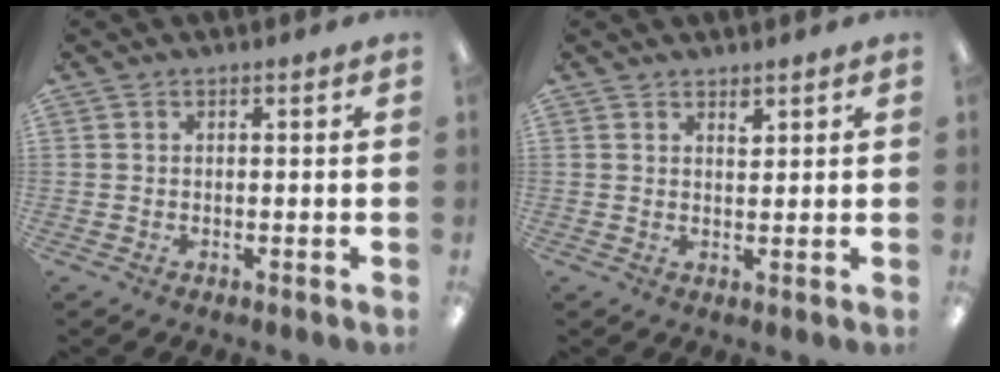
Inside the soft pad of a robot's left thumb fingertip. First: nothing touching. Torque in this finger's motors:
{"motor_torque": [0.29, 0.09, 0.34, -0.10, 0.00]}